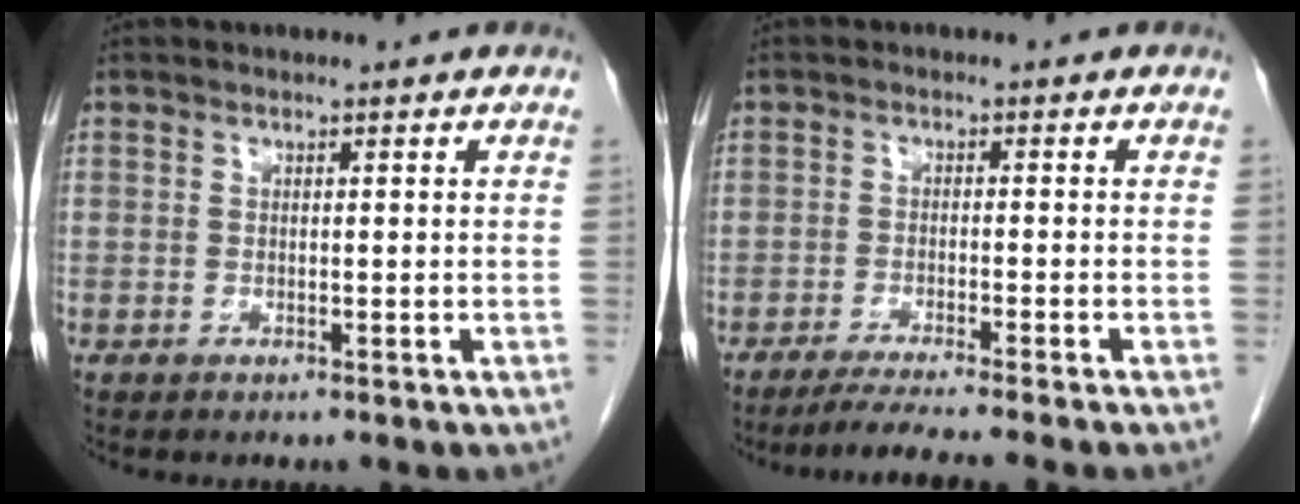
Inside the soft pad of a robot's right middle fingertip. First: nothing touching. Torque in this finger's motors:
{"motor_torque": [0.04, -0.03, 0.04, 0.03]}